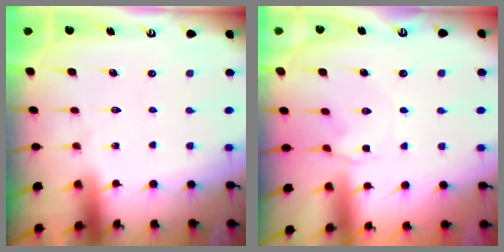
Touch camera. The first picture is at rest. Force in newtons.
{"total": 0.8, "press": 0.7, "slide": 0.3}